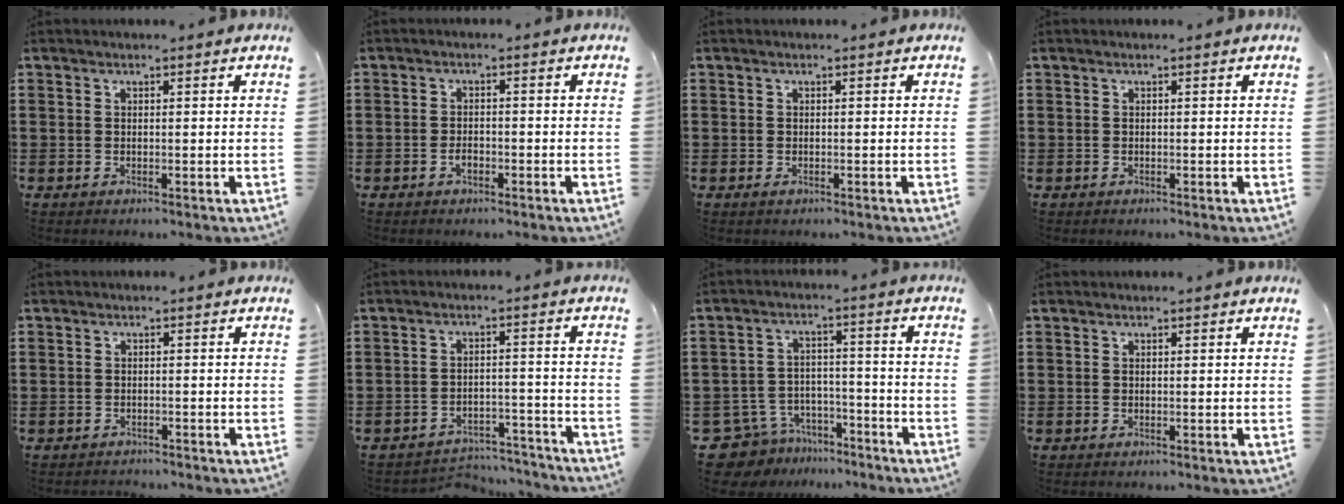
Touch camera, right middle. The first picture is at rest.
{"total": 1.5, "force": [-0.8, 0.8, 1.1], "torque": [-0.022, -0.001, -0.015]}
{"total": 0.0}
{"total": 0.0}
{"total": 1.1, "force": [-1.1, 0.3, -0.2], "torque": [0.002, 0.004, -0.025]}
{"total": 4.3, "force": [-4.2, 0.7, 0.3], "torque": [-0.008, 0.007, -0.088]}
{"total": 6.9, "force": [-6.4, 2.4, 0.6], "torque": [-0.039, 0.014, -0.133]}
{"total": 0.0}